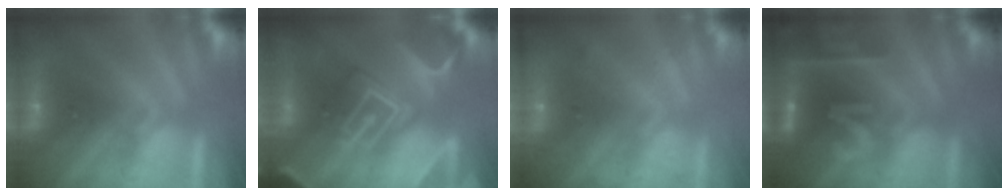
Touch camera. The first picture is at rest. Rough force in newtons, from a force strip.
{"total": 9.1}
{"total": 2.2}
{"total": 2.3}